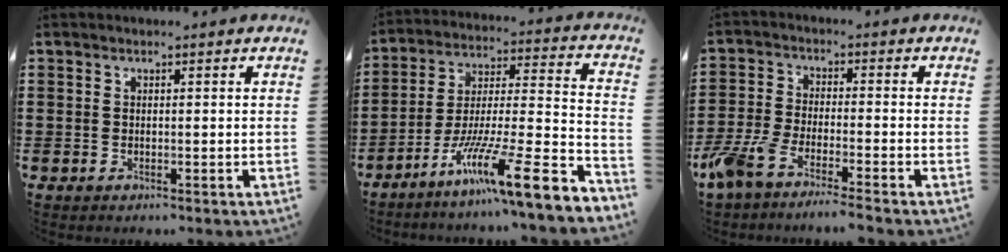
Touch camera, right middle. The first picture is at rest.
{"total": 12.7, "force": [-8.6, 0.3, 9.4], "torque": [-0.158, -0.007, -0.161]}
{"total": 5.6, "force": [-4.9, 0.4, 2.7], "torque": [-0.079, -0.016, -0.099]}